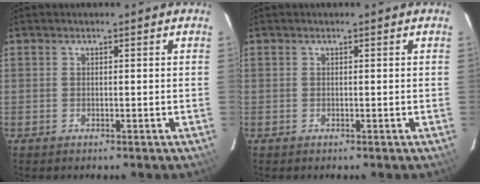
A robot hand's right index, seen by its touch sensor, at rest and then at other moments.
{"total": 0.0}